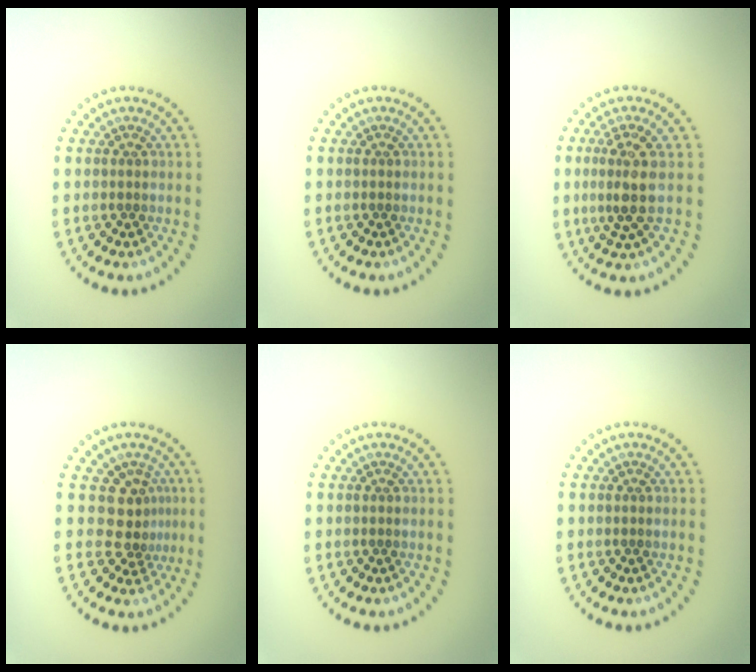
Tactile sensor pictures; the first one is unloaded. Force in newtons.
{"total": 0.0}
{"total": 3.0, "press": 2.4, "slide": 1.8}
{"total": 2.9, "press": 1.9, "slide": 2.2}
{"total": 0.0}
{"total": 0.0}